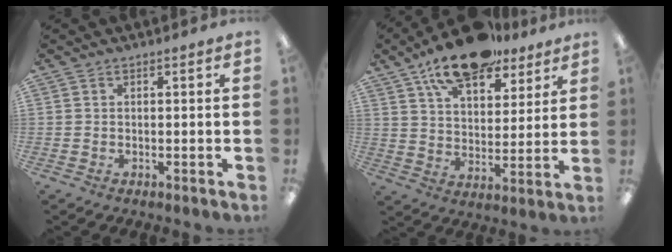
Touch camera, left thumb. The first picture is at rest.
{"total": 15.8, "force": [11.8, 6.9, 8.0], "torque": [-0.136, -0.055, 0.207]}